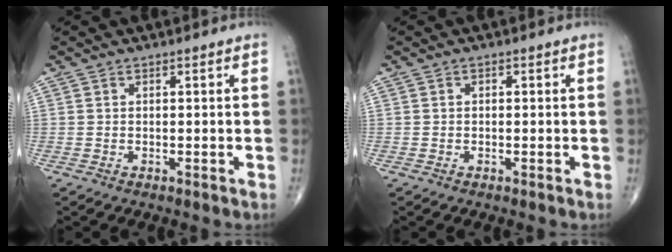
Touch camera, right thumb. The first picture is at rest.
{"total": 0.7, "force": [0.1, 0.5, 0.5], "torque": [-0.007, 0.004, 0.001]}